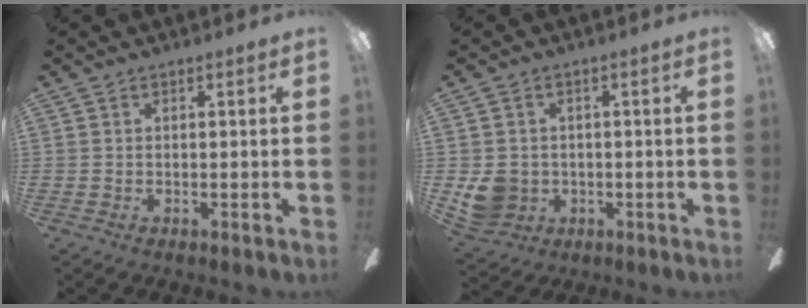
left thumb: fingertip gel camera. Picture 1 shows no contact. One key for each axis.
{"total": 6.8, "fx": -0.6, "fy": 6.3, "fz": 2.6, "tx": -0.058, "ty": 0.007, "tz": -0.006}